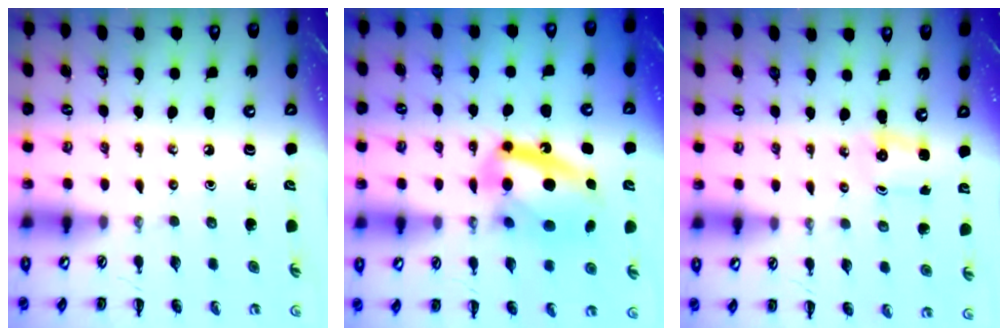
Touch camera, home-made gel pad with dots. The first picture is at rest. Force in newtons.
{"total": 15.1, "press": 14.7, "slide": 3.7}
{"total": 1.1, "press": 1.1, "slide": 0.4}